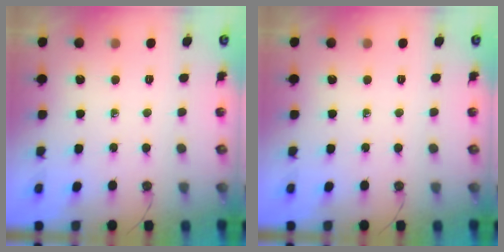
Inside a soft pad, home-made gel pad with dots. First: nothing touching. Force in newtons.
{"total": 0.0}